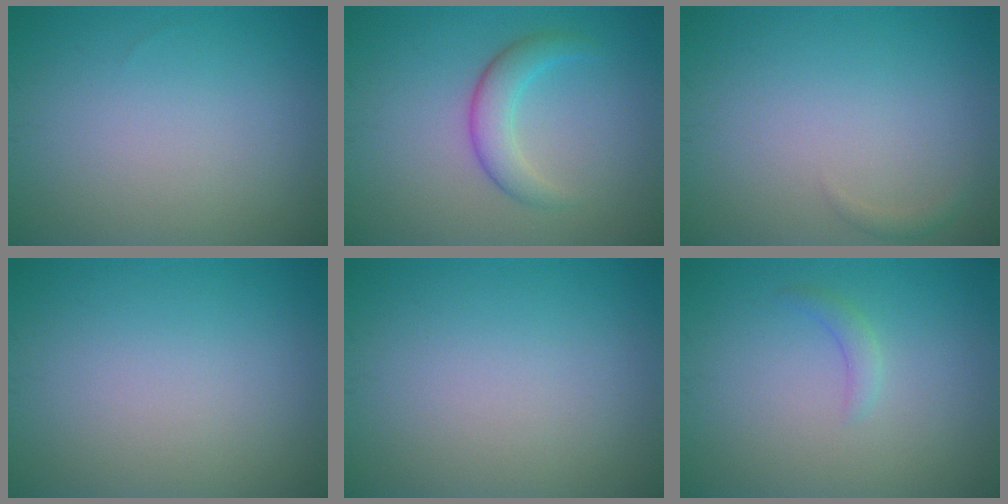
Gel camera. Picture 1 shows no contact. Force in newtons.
{"total": 3.1, "press": 3.1, "slide": 0.1}
{"total": 0.7, "press": 0.7, "slide": 0.1}
{"total": 0.0}
{"total": 0.0}
{"total": 1.2, "press": 1.2, "slide": 0.1}